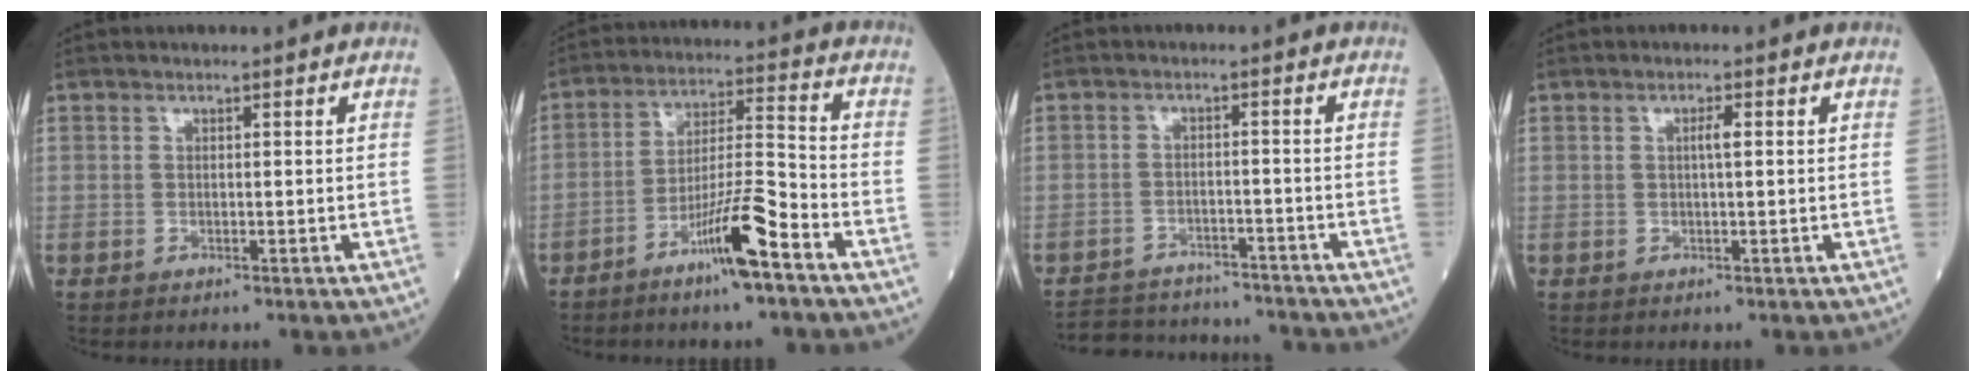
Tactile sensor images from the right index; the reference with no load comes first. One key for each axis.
{"total": 10.0, "fx": -6.1, "fy": 0.3, "fz": 7.9, "tx": -0.145, "ty": 0.001, "tz": -0.111}
{"total": 12.0, "fx": -11.4, "fy": 3.2, "fz": 2.2, "tx": -0.040, "ty": 0.015, "tz": -0.155}
{"total": 1.5, "fx": 0.2, "fy": 0.1, "fz": 1.4, "tx": -0.026, "ty": 0.003, "tz": 0.003}